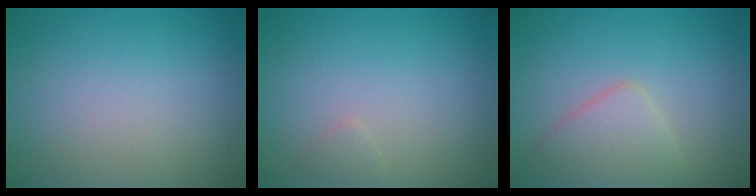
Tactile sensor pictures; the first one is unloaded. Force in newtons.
{"total": 0.6, "press": 0.6, "slide": 0.0}
{"total": 3.3, "press": 3.3, "slide": 0.1}